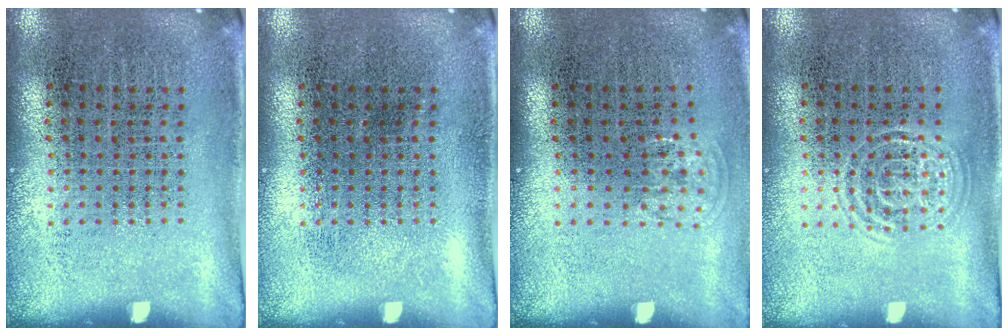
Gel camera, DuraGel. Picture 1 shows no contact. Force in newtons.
{"total": 0.0}
{"total": 0.8, "press": 0.6, "slide": 0.5}
{"total": 1.5, "press": 1.5, "slide": 0.3}